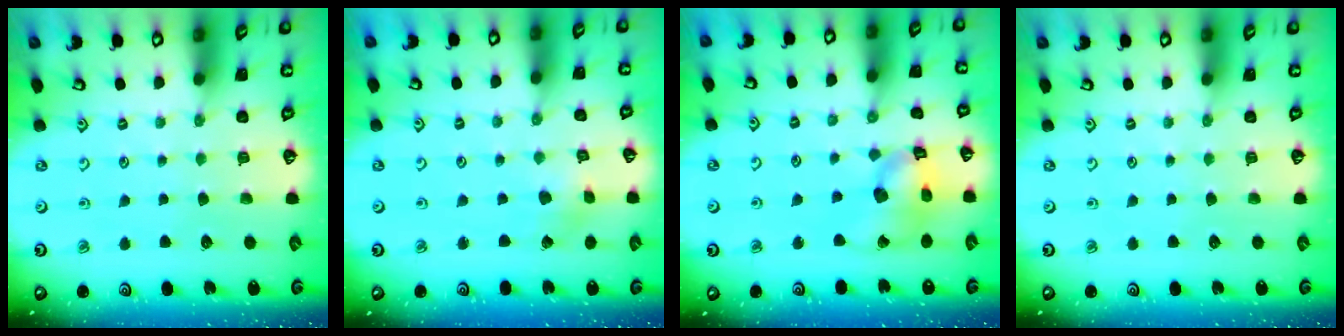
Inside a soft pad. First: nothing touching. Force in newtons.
{"total": 2.0, "press": 2.0, "slide": 0.1}
{"total": 13.9, "press": 13.8, "slide": 1.8}
{"total": 0.0}